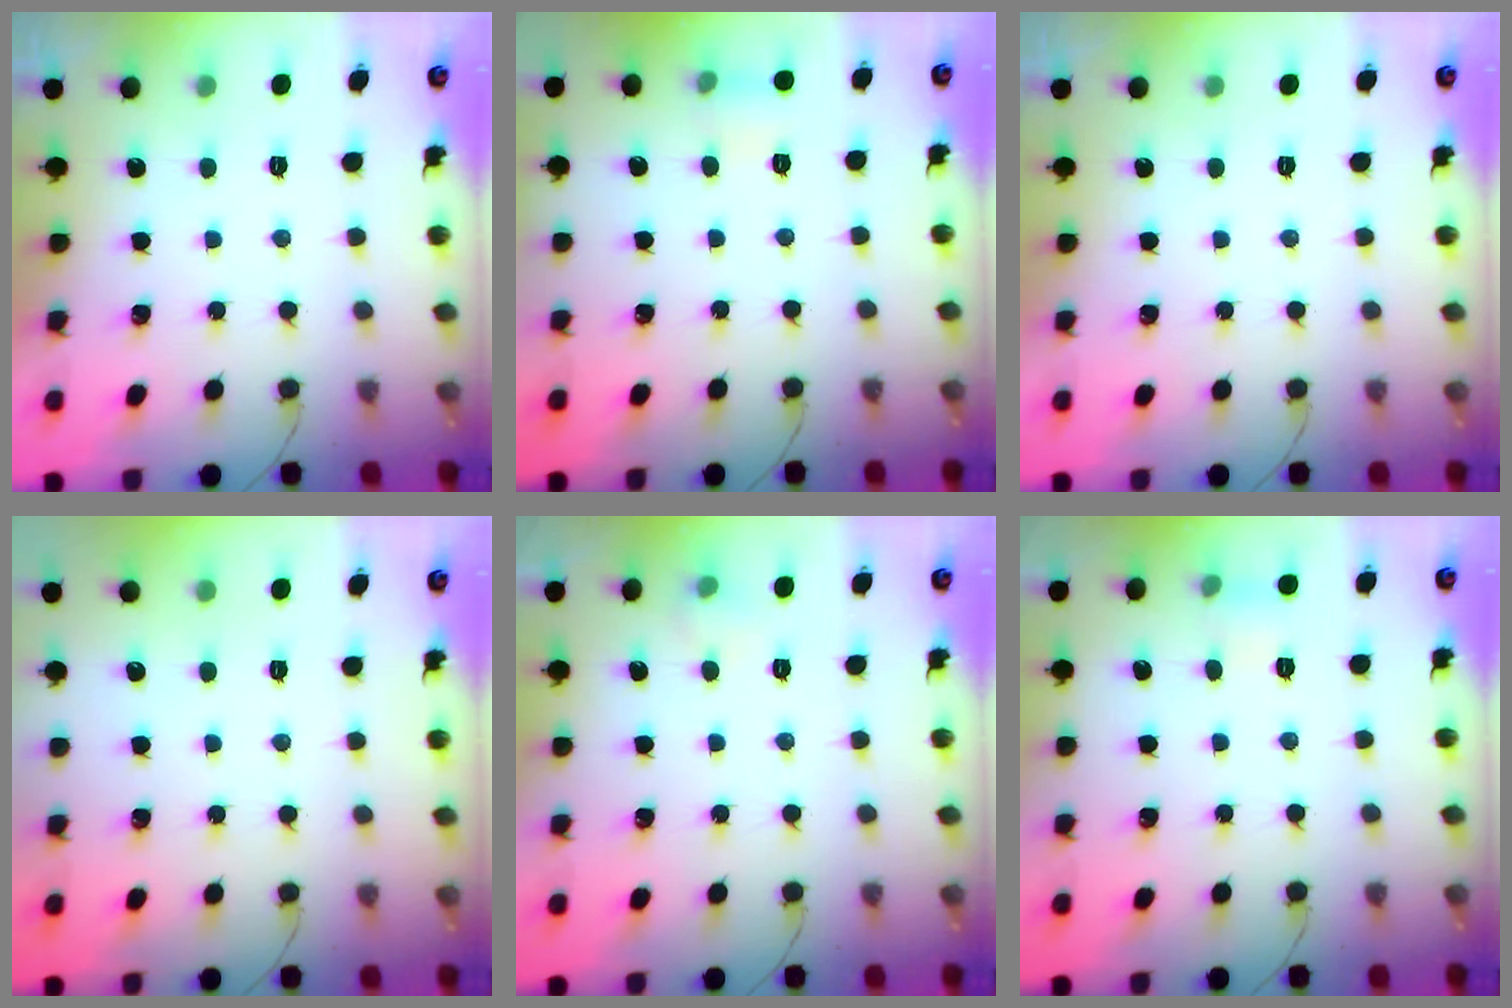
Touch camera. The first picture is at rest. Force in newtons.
{"total": 5.5, "press": 5.1, "slide": 2.0}
{"total": 0.0}
{"total": 0.0}
{"total": 3.9, "press": 3.5, "slide": 1.6}
{"total": 4.8, "press": 4.5, "slide": 1.5}